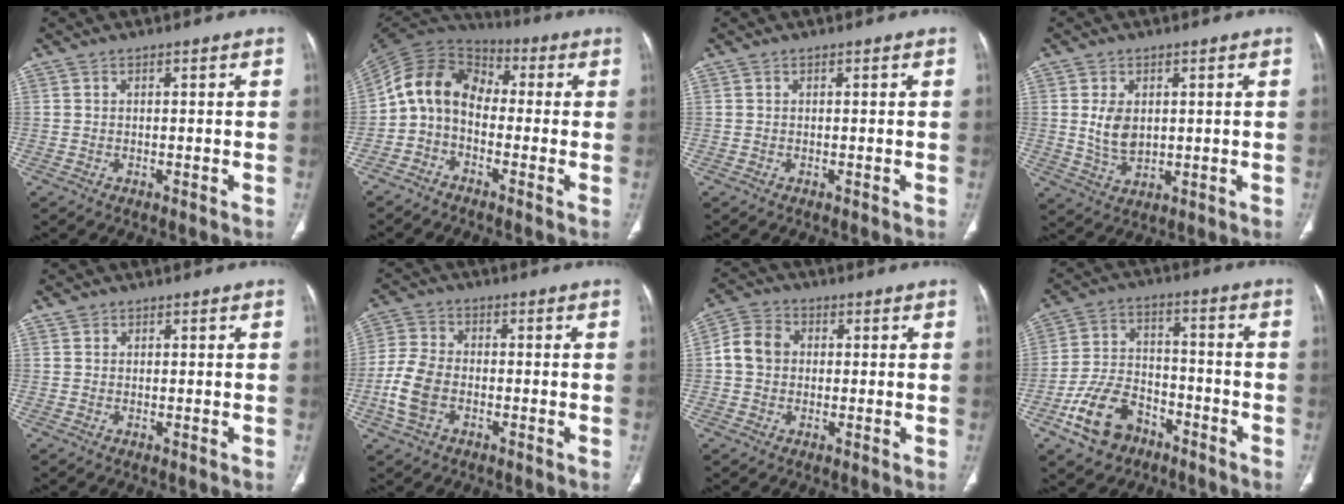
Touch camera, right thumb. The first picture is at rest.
{"total": 11.3, "force": [-1.4, 8.3, 7.6], "torque": [-0.126, 0.055, -0.046]}
{"total": 0.0}
{"total": 5.9, "force": [0.9, 3.9, 4.4], "torque": [-0.068, -0.010, 0.027]}
{"total": 0.9, "force": [0.5, 0.8, 0.0], "torque": [0.010, -0.001, 0.006]}
{"total": 8.0, "force": [-2.3, 5.4, 5.5], "torque": [-0.124, 0.014, -0.049]}
{"total": 6.8, "force": [0.4, 5.7, 3.6], "torque": [-0.060, 0.017, -0.001]}
{"total": 11.9, "force": [-6.6, 8.0, 6.0], "torque": [-0.098, 0.048, -0.115]}